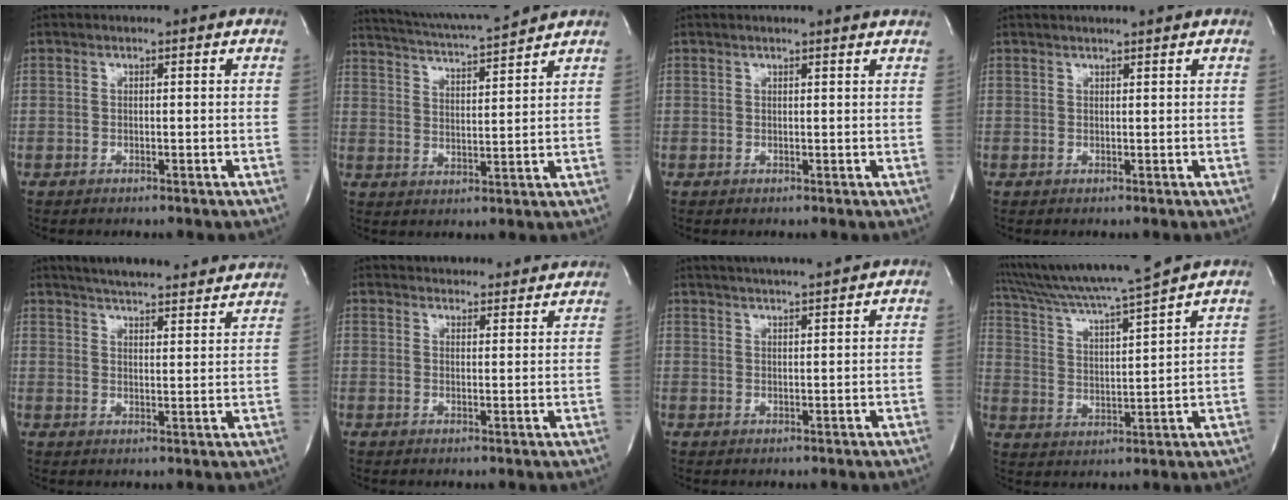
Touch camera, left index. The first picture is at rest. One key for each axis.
{"total": 12.5, "fx": 11.7, "fy": -0.2, "fz": 4.3, "tx": -0.087, "ty": 0.011, "tz": 0.185}
{"total": 4.8, "fx": 4.6, "fy": -0.1, "fz": 1.5, "tx": -0.020, "ty": 0.009, "tz": 0.039}
{"total": 3.8, "fx": 3.5, "fy": -0.1, "fz": 1.5, "tx": -0.021, "ty": 0.019, "tz": 0.045}
{"total": 23.4, "fx": 21.7, "fy": 3.2, "fz": 8.1, "tx": -0.130, "ty": -0.010, "tz": 0.276}
{"total": 13.8, "fx": 13.1, "fy": 3.0, "fz": 3.0, "tx": -0.031, "ty": 0.020, "tz": 0.161}
{"total": 9.4, "fx": 8.7, "fy": -0.3, "fz": 3.6, "tx": -0.065, "ty": 0.021, "tz": 0.126}
{"total": 14.7, "fx": 12.9, "fy": -1.7, "fz": 6.9, "tx": -0.129, "ty": 0.003, "tz": 0.219}